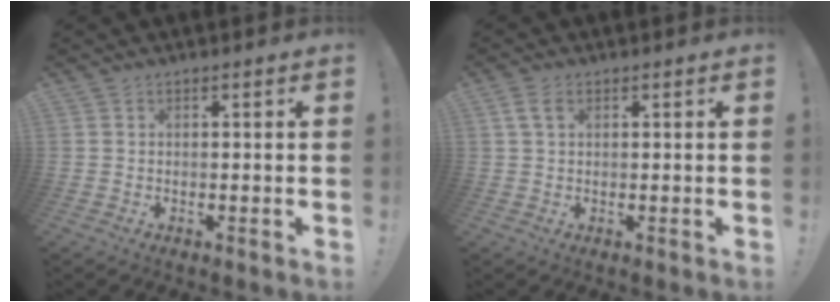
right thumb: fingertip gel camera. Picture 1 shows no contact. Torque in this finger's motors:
{"motor_torque": [0.70, 0.73, 0.04, 0.06, 0.16]}